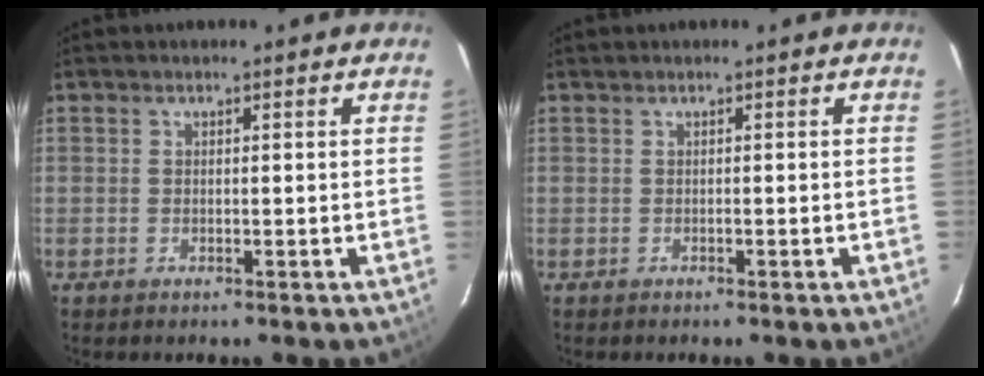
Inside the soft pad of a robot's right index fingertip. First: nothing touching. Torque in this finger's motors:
{"motor_torque": [-0.07, 0.01, 0.01, 0.00]}